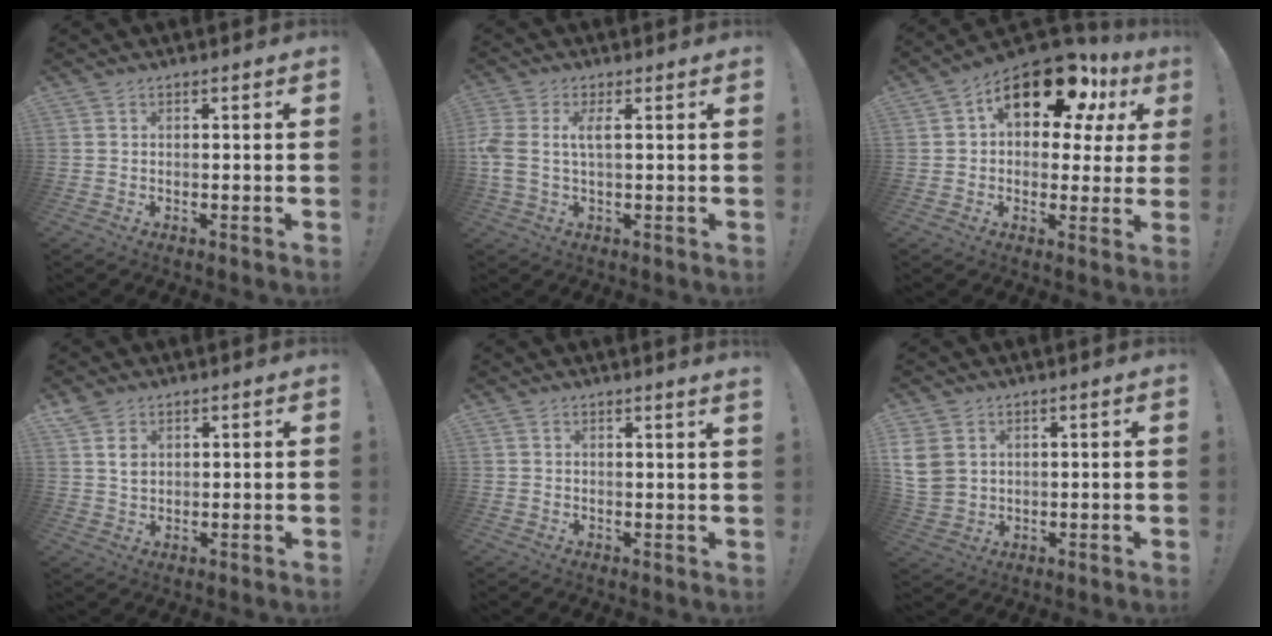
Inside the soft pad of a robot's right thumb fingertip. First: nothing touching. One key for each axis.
{"total": 4.7, "fx": 0.8, "fy": 1.6, "fz": 4.4, "tx": -0.094, "ty": -0.010, "tz": 0.009}
{"total": 18.2, "fx": 9.0, "fy": 9.1, "fz": 13.0, "tx": -0.191, "ty": -0.039, "tz": 0.152}
{"total": 4.3, "fx": 2.0, "fy": 2.8, "fz": 2.6, "tx": -0.032, "ty": -0.008, "tz": 0.035}
{"total": 2.0, "fx": 1.5, "fy": -0.9, "fz": 0.9, "tx": -0.002, "ty": -0.018, "tz": 0.023}
{"total": 7.6, "fx": 2.6, "fy": 5.8, "fz": 4.2, "tx": -0.103, "ty": -0.008, "tz": 0.054}